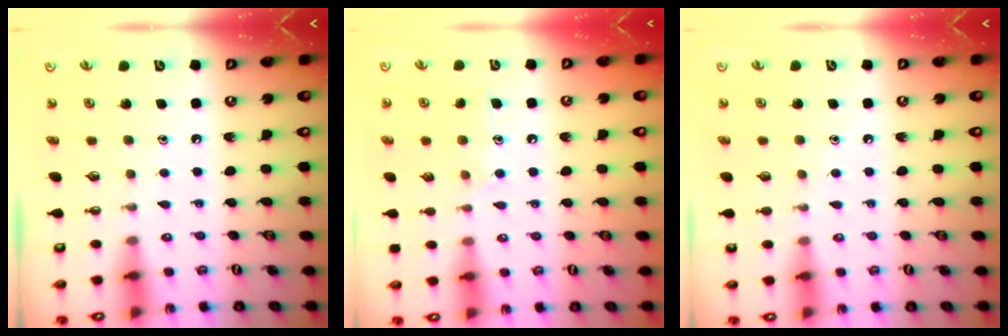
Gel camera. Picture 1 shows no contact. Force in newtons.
{"total": 7.9, "press": 7.9, "slide": 0.6}
{"total": 2.9, "press": 2.9, "slide": 0.3}